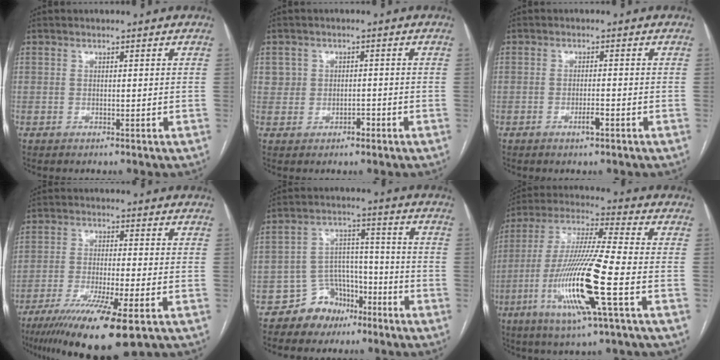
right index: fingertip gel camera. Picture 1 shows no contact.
{"total": 2.8, "force": [-0.3, 2.7, 0.9], "torque": [-0.002, 0.009, -0.002]}
{"total": 2.0, "force": [-1.1, 0.3, 1.7], "torque": [-0.030, -0.001, -0.018]}
{"total": 13.4, "force": [-8.1, 1.0, 10.7], "torque": [-0.190, -0.036, -0.136]}
{"total": 7.9, "force": [-5.4, 5.5, 1.6], "torque": [-0.021, 0.032, -0.084]}
{"total": 17.2, "force": [-5.6, 0.1, 16.2], "torque": [-0.333, -0.018, -0.109]}